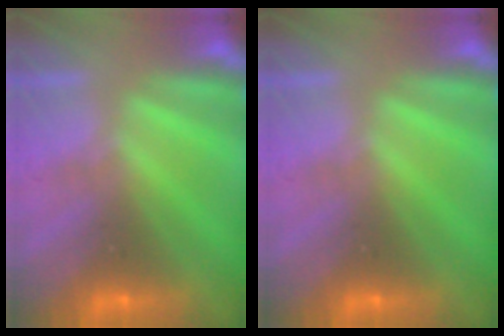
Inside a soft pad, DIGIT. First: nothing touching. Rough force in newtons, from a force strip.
{"total": 0.0}